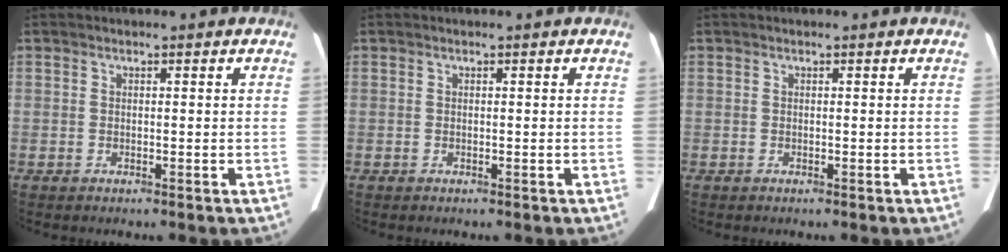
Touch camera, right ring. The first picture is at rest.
{"total": 0.0}
{"total": 0.0}